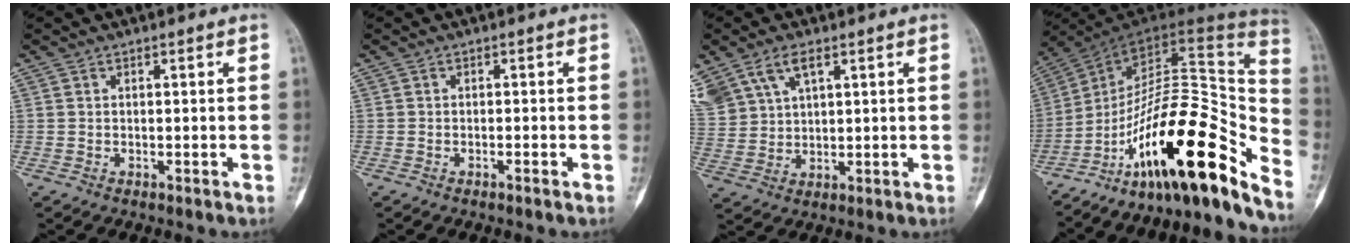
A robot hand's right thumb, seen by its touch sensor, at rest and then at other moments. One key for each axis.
{"total": 0.8, "fx": -0.5, "fy": 0.0, "fz": 0.6, "tx": -0.013, "ty": 0.004, "tz": -0.008}
{"total": 14.6, "fx": 7.7, "fy": 8.9, "fz": 8.6, "tx": -0.205, "ty": 0.006, "tz": 0.159}
{"total": 26.3, "fx": -17.3, "fy": 7.0, "fz": 18.5, "tx": -0.217, "ty": 0.121, "tz": -0.279}